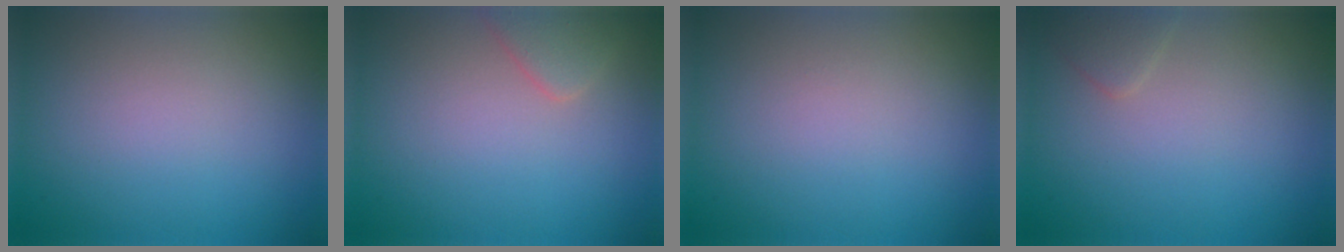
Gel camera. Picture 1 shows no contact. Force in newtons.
{"total": 1.9, "press": 1.9, "slide": 0.2}
{"total": 0.0}
{"total": 1.2, "press": 1.2, "slide": 0.1}